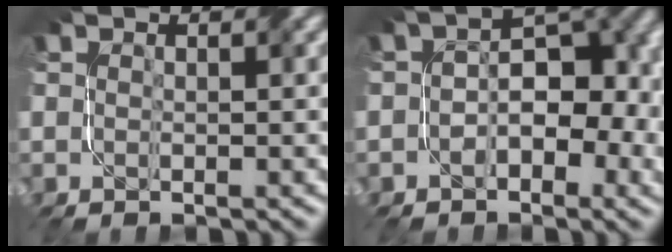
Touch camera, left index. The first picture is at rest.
{"total": 7.1, "force": [-1.4, 4.0, 5.7], "torque": [-0.071, 0.015, -0.029]}